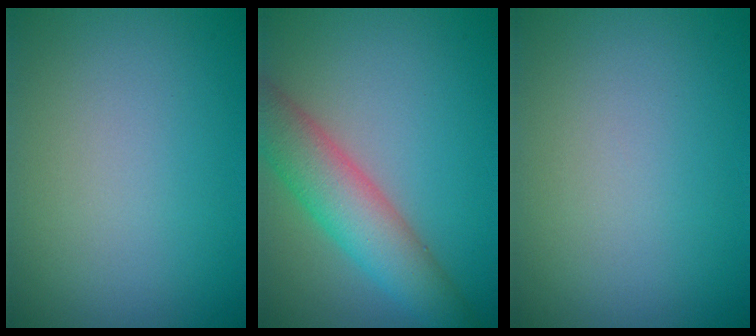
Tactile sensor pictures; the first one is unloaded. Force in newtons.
{"total": 6.3, "press": 6.3, "slide": 0.2}
{"total": 0.0}